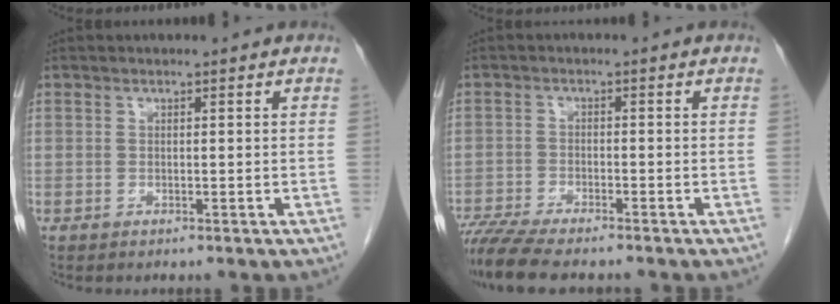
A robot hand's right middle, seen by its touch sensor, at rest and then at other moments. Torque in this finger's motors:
{"motor_torque": [1.01, -1.13, 0.15, 0.12]}